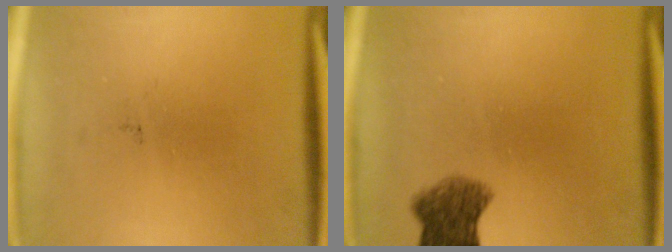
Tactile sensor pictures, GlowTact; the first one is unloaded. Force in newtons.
{"total": 5.9}